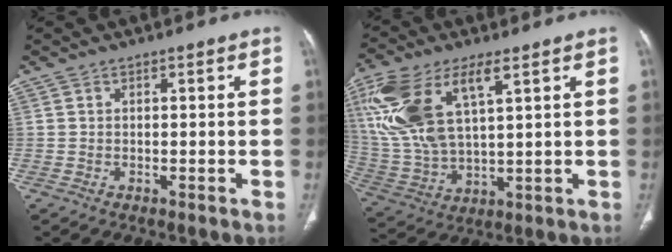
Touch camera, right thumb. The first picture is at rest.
{"total": 18.5, "force": [7.3, 8.1, 14.9], "torque": [-0.325, -0.012, 0.150]}